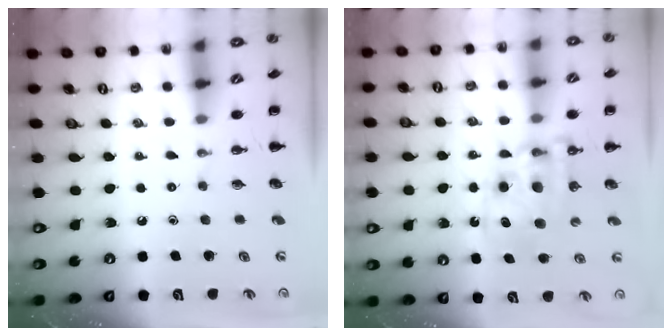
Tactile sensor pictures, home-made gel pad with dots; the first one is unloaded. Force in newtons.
{"total": 11.2, "press": 10.9, "slide": 2.7}